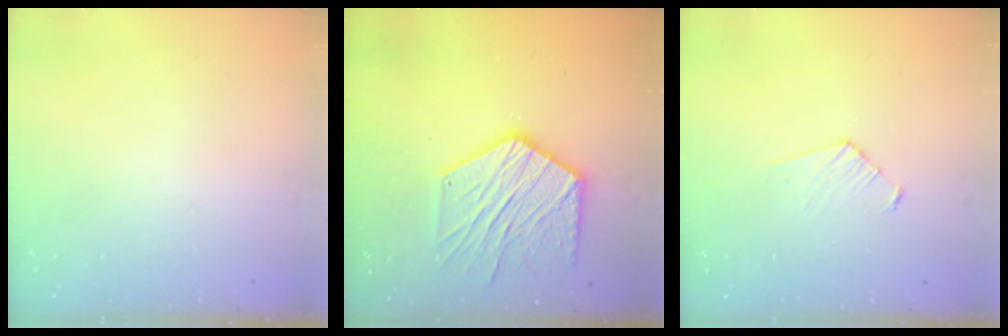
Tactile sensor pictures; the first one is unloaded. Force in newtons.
{"total": 18.3, "press": 18.2, "slide": 1.6}
{"total": 5.2, "press": 5.2, "slide": 0.3}